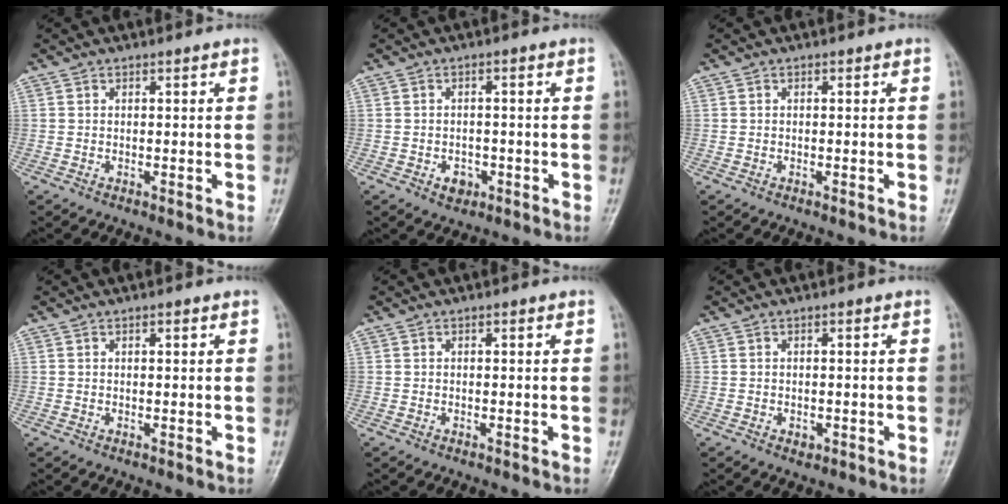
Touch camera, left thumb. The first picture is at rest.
{"total": 3.2, "force": [-1.4, 2.5, 1.6], "torque": [-0.010, 0.008, -0.017]}
{"total": 0.0}
{"total": 0.8, "force": [0.3, 0.3, 0.6], "torque": [-0.009, 0.001, 0.004]}
{"total": 0.0}
{"total": 1.7, "force": [-0.6, 1.2, 1.0], "torque": [-0.005, 0.001, -0.007]}